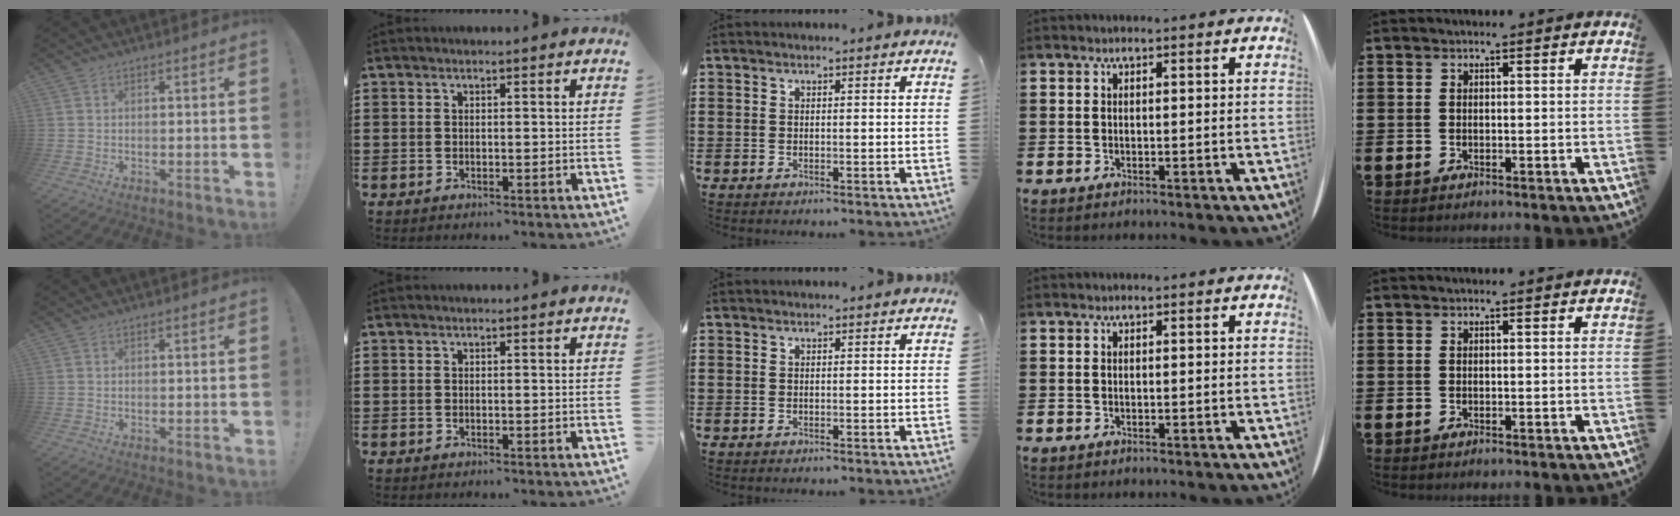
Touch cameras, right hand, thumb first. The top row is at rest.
{}